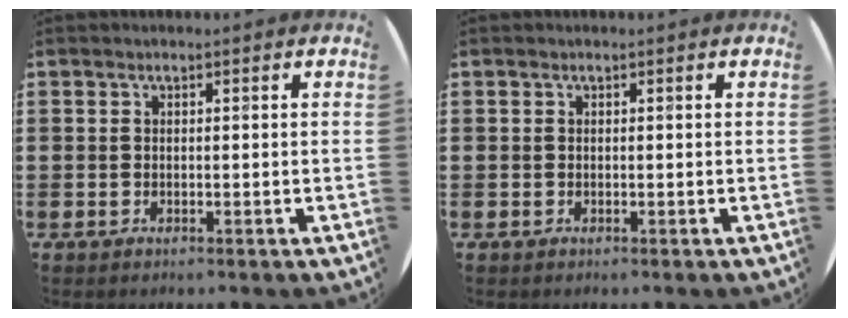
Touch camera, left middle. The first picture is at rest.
{"total": 0.0}